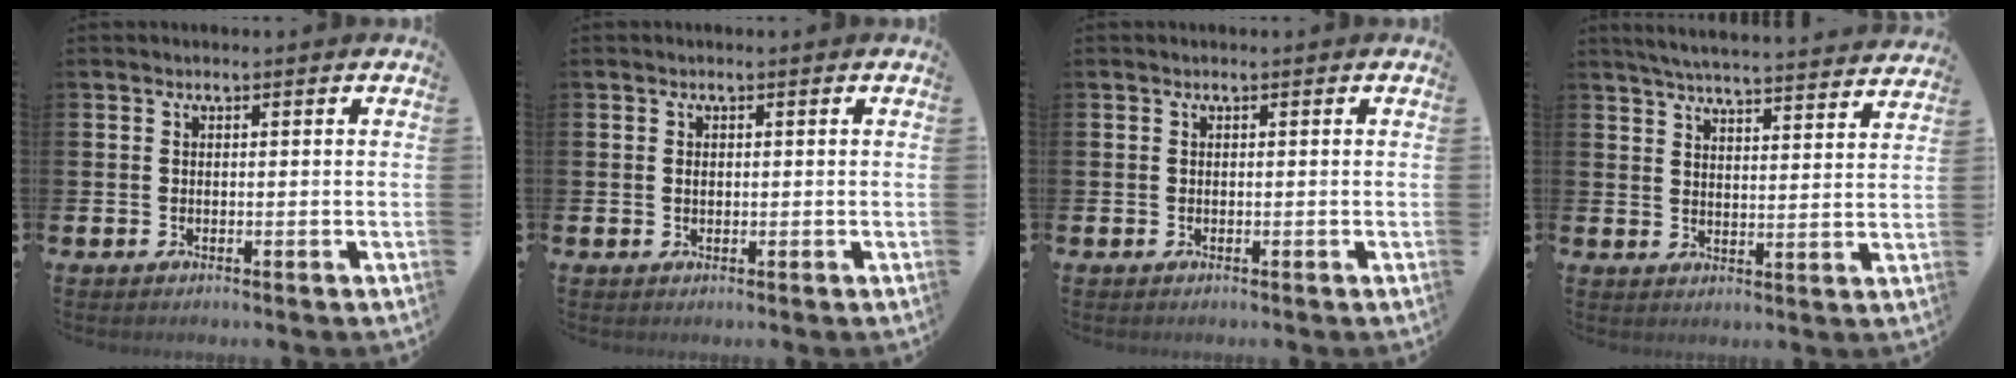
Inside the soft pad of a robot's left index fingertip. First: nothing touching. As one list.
[{"total": 0.7, "force": [0.2, 0.4, 0.5], "torque": [-0.008, 0.002, 0.002]}, {"total": 0.0}, {"total": 5.6, "force": [5.5, -0.1, 1.0], "torque": [-0.034, -0.042, 0.096]}]